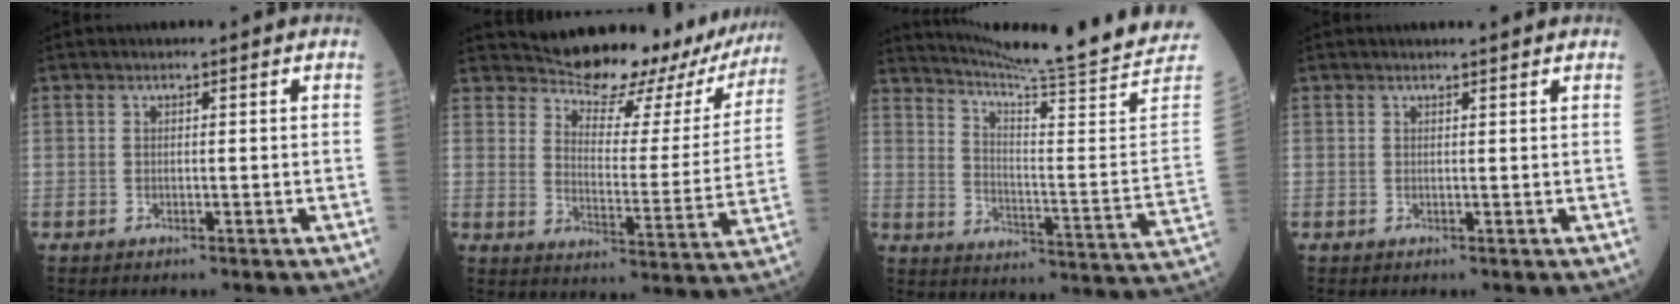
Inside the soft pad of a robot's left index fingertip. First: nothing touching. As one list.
[{"total": 19.9, "force": [18.0, 6.1, 5.8], "torque": [-0.060, -0.041, 0.208]}, {"total": 22.2, "force": [20.4, -4.2, 7.6], "torque": [-0.133, -0.129, 0.268]}, {"total": 2.7, "force": [2.5, -0.1, 0.9], "torque": [-0.012, 0.009, 0.029]}]